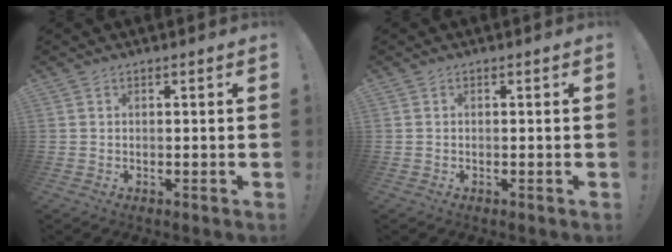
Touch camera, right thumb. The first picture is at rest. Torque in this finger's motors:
{"motor_torque": [0.02, 0.01, 0.05, -0.13, 0.03]}